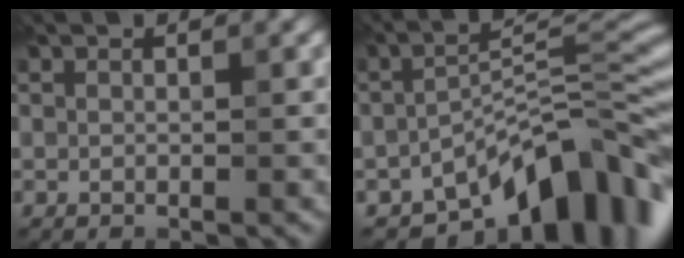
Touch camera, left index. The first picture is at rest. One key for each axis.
{"total": 11.0, "fx": -7.1, "fy": 3.9, "fz": 7.4, "tx": -0.095, "ty": 0.009, "tz": -0.135}